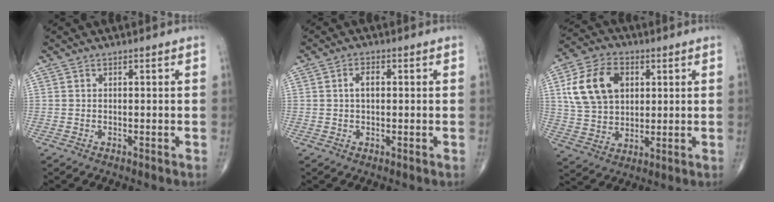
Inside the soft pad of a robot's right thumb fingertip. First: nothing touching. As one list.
[{"total": 2.7, "force": [0.3, 1.5, 2.2], "torque": [-0.040, 0.008, 0.004]}, {"total": 14.4, "force": [4.0, 10.3, 9.2], "torque": [-0.151, 0.004, 0.073]}]